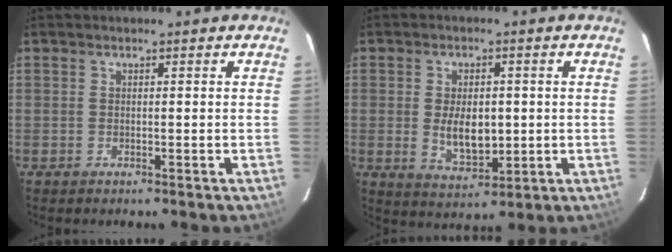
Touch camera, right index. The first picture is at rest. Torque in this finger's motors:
{"motor_torque": [0.31, -0.10, 0.27, 0.07]}